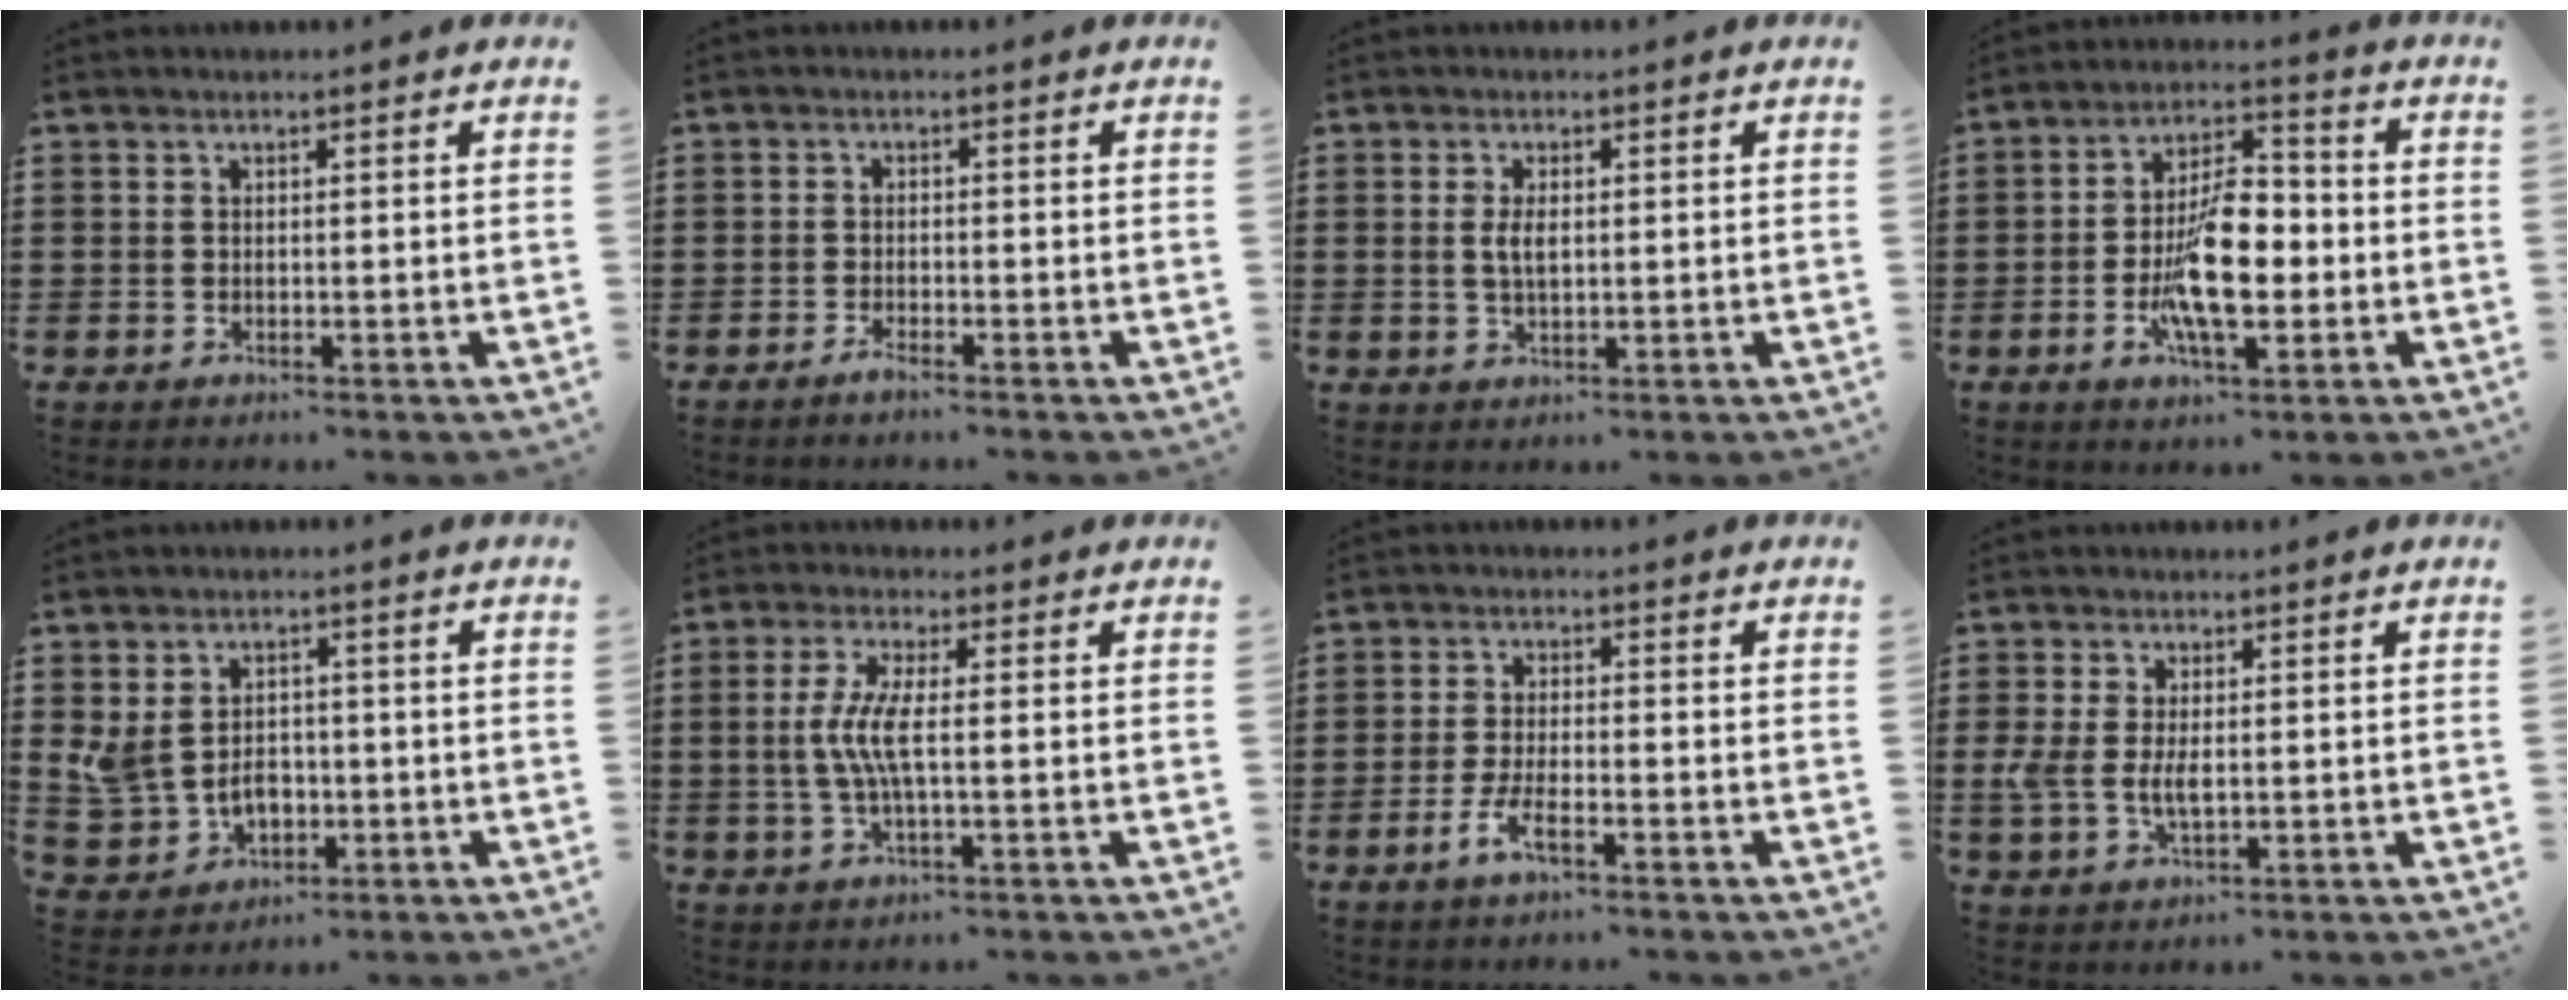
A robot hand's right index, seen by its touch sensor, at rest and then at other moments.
{"total": 1.4, "force": [-1.2, 0.0, 0.5], "torque": [-0.010, -0.002, -0.023]}
{"total": 3.0, "force": [0.2, 1.2, 2.7], "torque": [-0.055, 0.005, 0.002]}
{"total": 11.3, "force": [-2.4, 4.8, 9.9], "torque": [-0.204, -0.001, -0.044]}
{"total": 5.7, "force": [-0.3, 4.8, 3.1], "torque": [-0.076, 0.007, -0.008]}
{"total": 5.6, "force": [-0.4, 0.8, 5.5], "torque": [-0.130, -0.012, -0.019]}
{"total": 4.0, "force": [-2.3, 0.7, 3.1], "torque": [-0.073, -0.006, -0.048]}
{"total": 4.4, "force": [-0.2, 2.4, 3.7], "torque": [-0.093, -0.001, -0.010]}